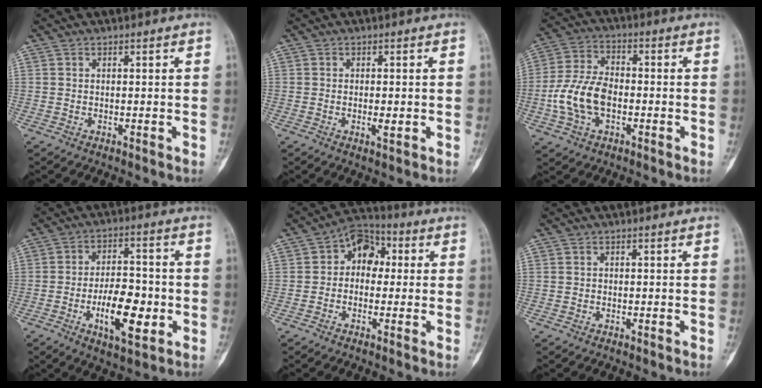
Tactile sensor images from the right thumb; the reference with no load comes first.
{"total": 2.3, "force": [-0.4, 0.9, 2.1], "torque": [-0.037, -0.003, -0.005]}
{"total": 11.3, "force": [-2.3, 7.0, 8.6], "torque": [-0.172, 0.024, -0.048]}
{"total": 12.1, "force": [-3.3, 5.6, 10.2], "torque": [-0.153, 0.015, -0.052]}
{"total": 8.4, "force": [1.1, 6.0, 5.7], "torque": [-0.050, 0.026, 0.001]}
{"total": 0.0}